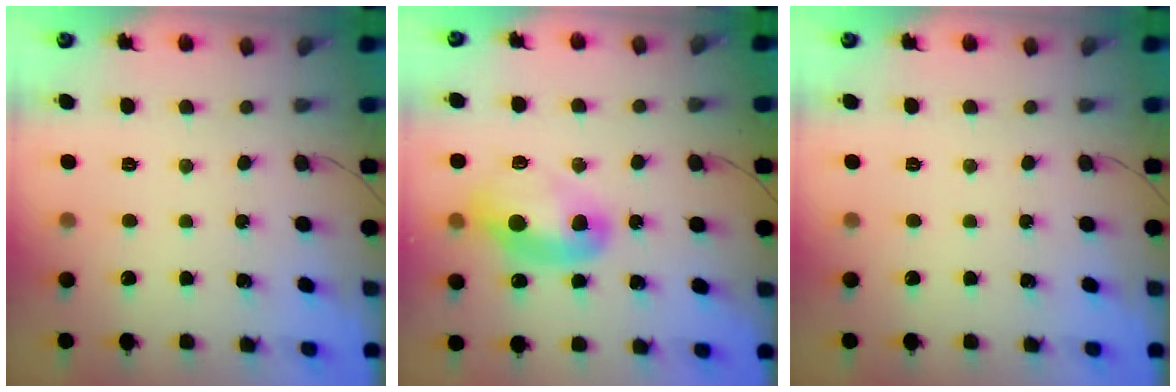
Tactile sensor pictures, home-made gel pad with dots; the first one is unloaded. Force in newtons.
{"total": 11.4, "press": 11.4, "slide": 0.9}
{"total": 0.0}